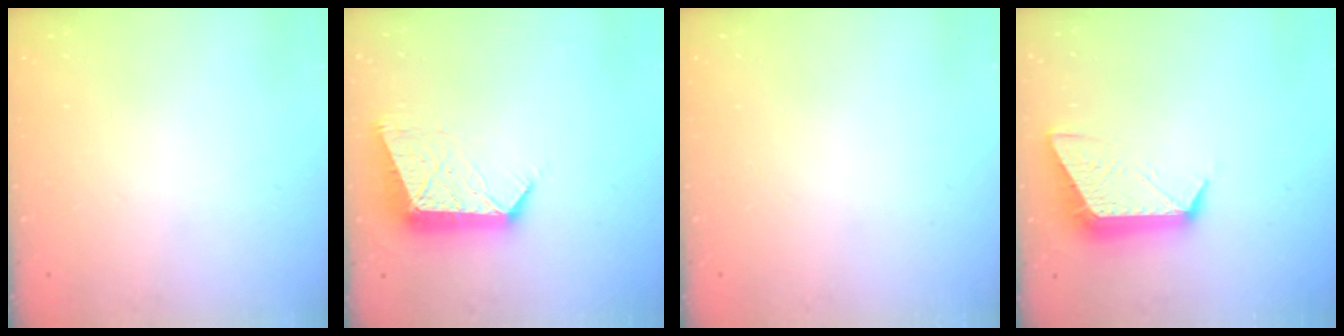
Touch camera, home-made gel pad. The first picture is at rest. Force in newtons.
{"total": 12.1, "press": 12.0, "slide": 1.1}
{"total": 0.0}
{"total": 11.9, "press": 11.9, "slide": 0.8}